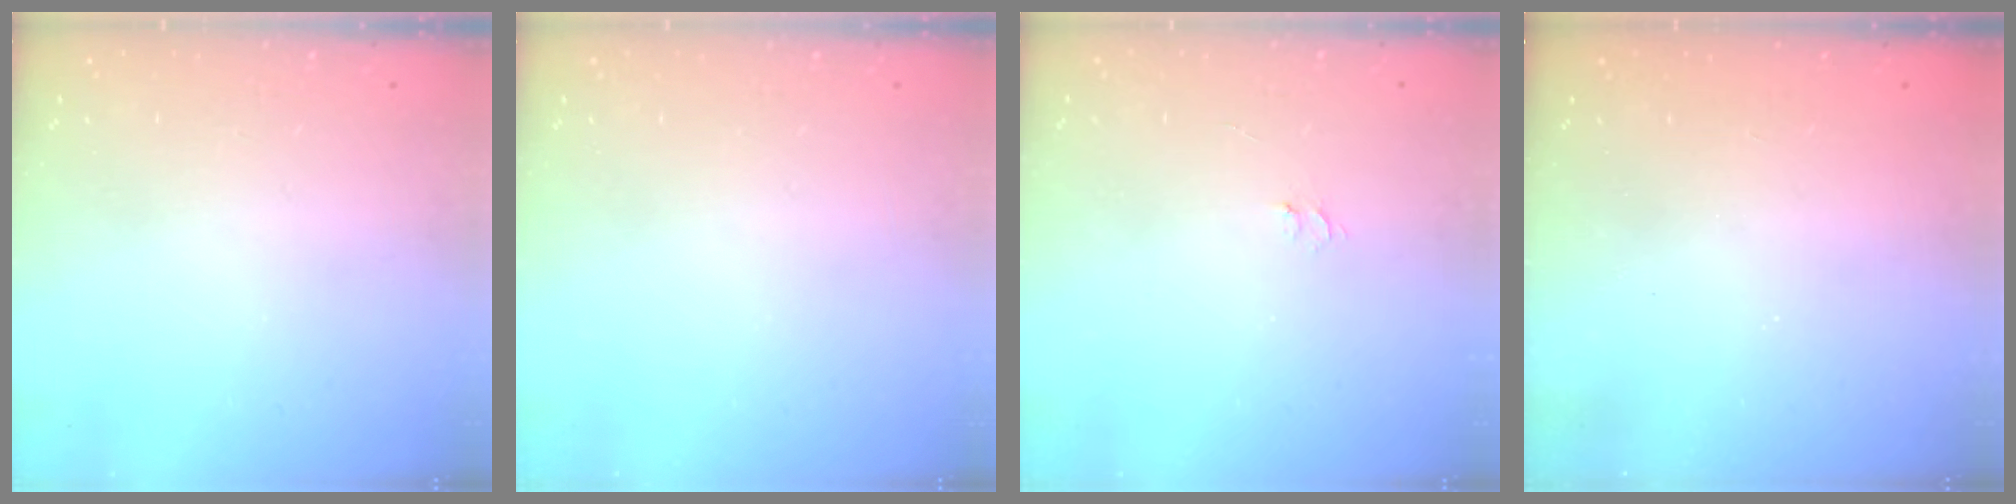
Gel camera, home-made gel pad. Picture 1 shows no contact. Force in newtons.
{"total": 0.0}
{"total": 3.5, "press": 3.4, "slide": 0.4}
{"total": 2.4, "press": 2.3, "slide": 0.8}